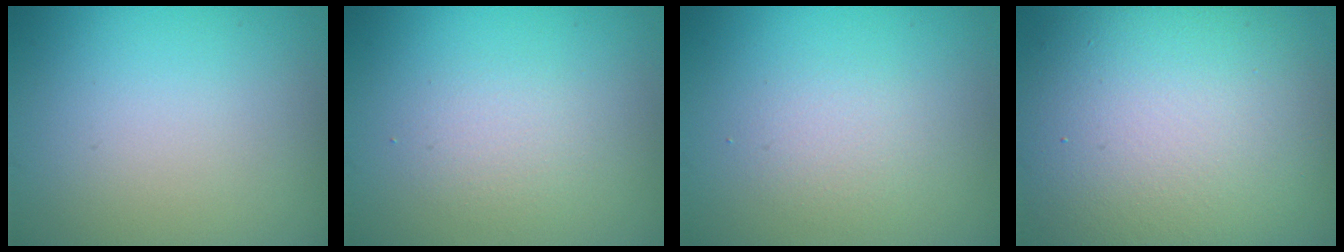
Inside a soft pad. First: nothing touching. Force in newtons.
{"total": 1.7, "press": 1.7, "slide": 0.1}
{"total": 1.7, "press": 1.7, "slide": 0.1}
{"total": 13.5, "press": 13.5, "slide": 0.5}